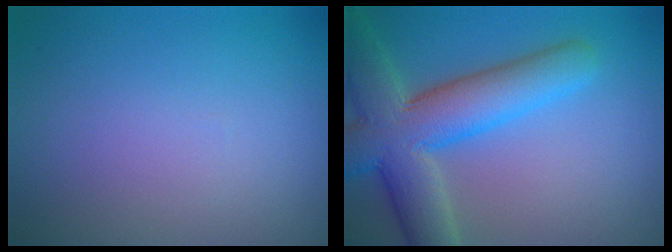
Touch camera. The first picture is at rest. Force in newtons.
{"total": 8.9, "press": 8.9, "slide": 0.6}